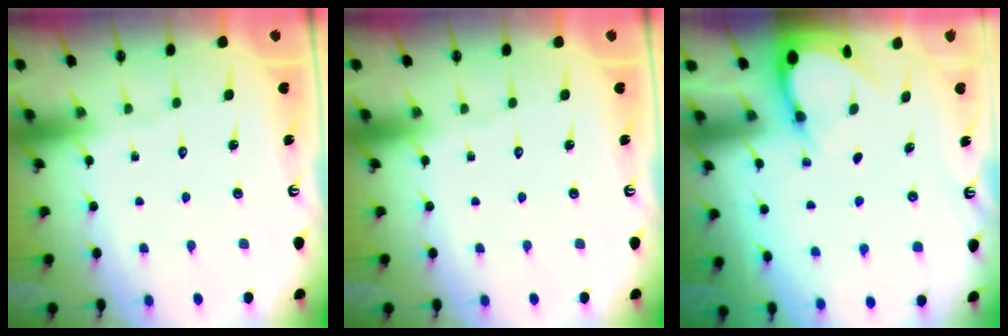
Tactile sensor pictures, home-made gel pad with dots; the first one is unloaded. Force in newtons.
{"total": 0.0}
{"total": 3.5, "press": 3.5, "slide": 0.2}